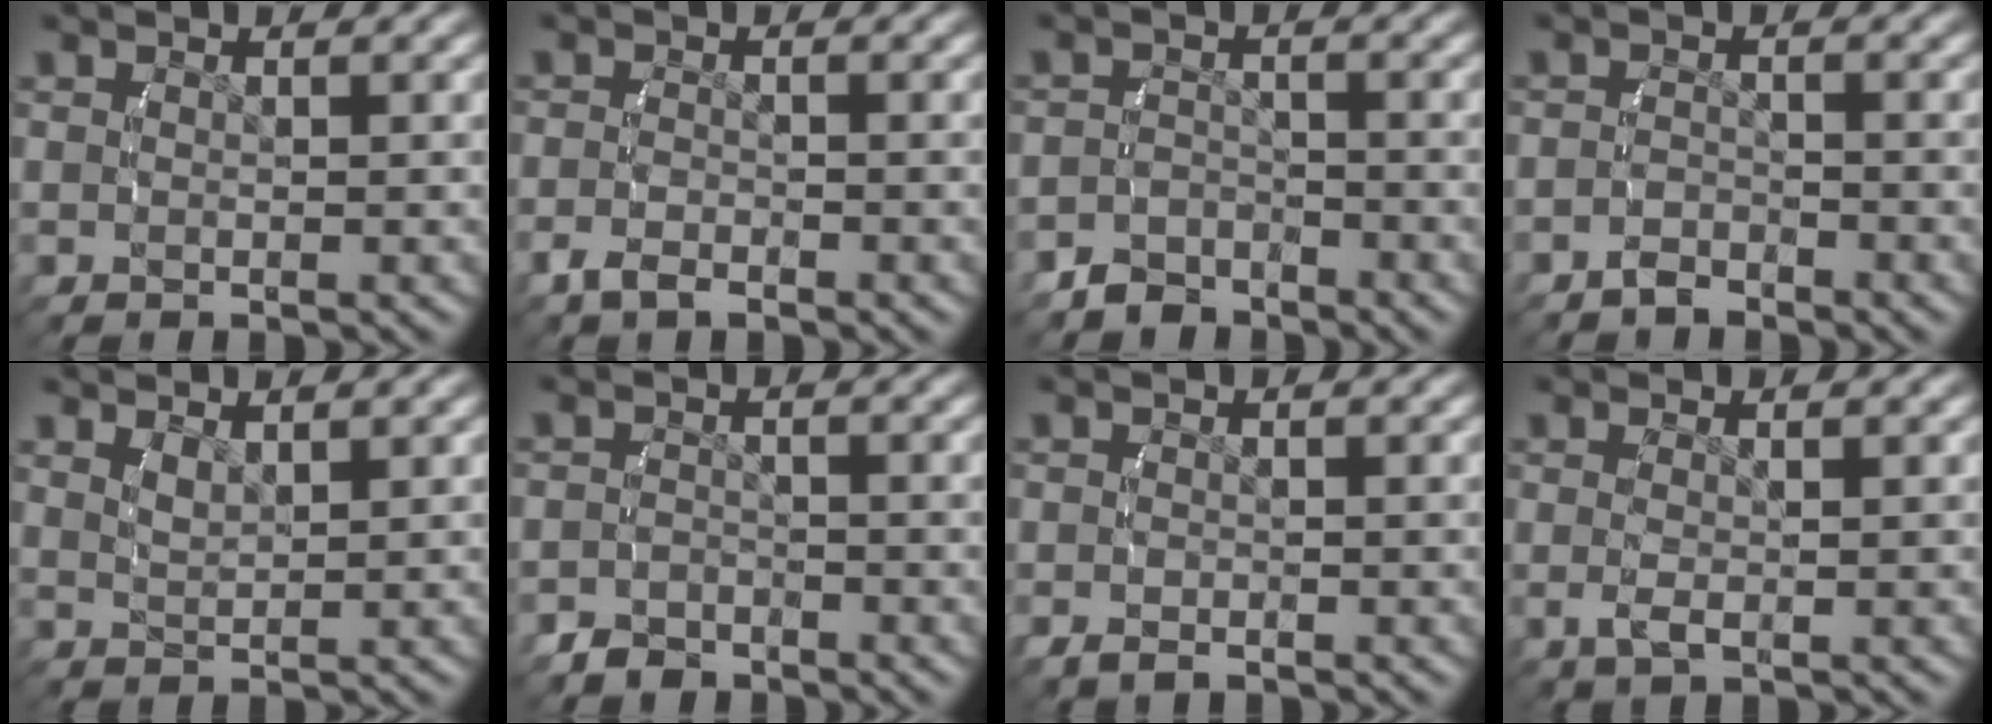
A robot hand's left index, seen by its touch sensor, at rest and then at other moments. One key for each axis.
{"total": 1.6, "fx": -1.4, "fy": 0.5, "fz": 0.6, "tx": -0.018, "ty": -0.006, "tz": -0.024}
{"total": 3.2, "fx": -2.9, "fy": 1.4, "fz": 0.3, "tx": -0.003, "ty": -0.014, "tz": -0.049}
{"total": 1.8, "fx": -1.7, "fy": 0.5, "fz": 0.1, "tx": -0.004, "ty": -0.007, "tz": -0.029}
{"total": 1.4, "fx": 1.2, "fy": -0.6, "fz": 0.5, "tx": -0.006, "ty": -0.005, "tz": 0.031}
{"total": 2.2, "fx": -2.1, "fy": 0.7, "fz": -0.3, "tx": 0.006, "ty": -0.010, "tz": -0.036}
{"total": 1.0, "fx": -0.9, "fy": 0.3, "fz": 0.4, "tx": -0.018, "ty": -0.008, "tz": -0.013}
{"total": 1.9, "fx": -0.3, "fy": 0.2, "fz": 1.8, "tx": -0.049, "ty": -0.010, "tz": 0.003}